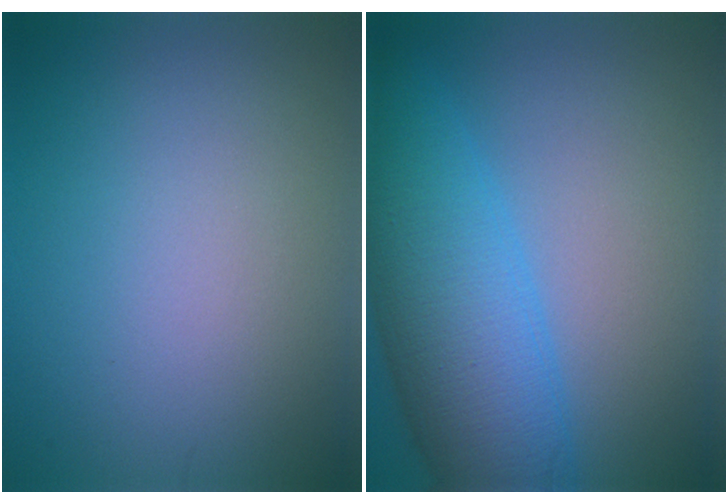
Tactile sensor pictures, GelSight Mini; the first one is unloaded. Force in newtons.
{"total": 10.0, "press": 10.0, "slide": 0.3}